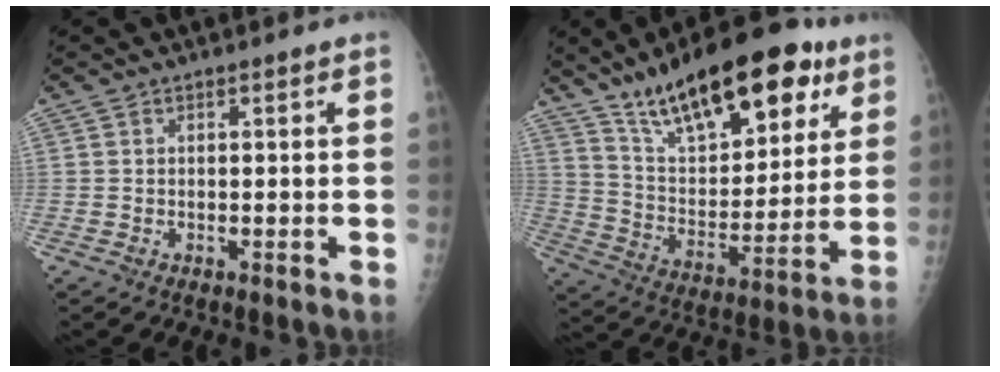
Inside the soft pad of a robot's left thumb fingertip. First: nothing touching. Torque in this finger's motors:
{"motor_torque": [0.38, 0.40, 1.61, -1.17, 0.28]}